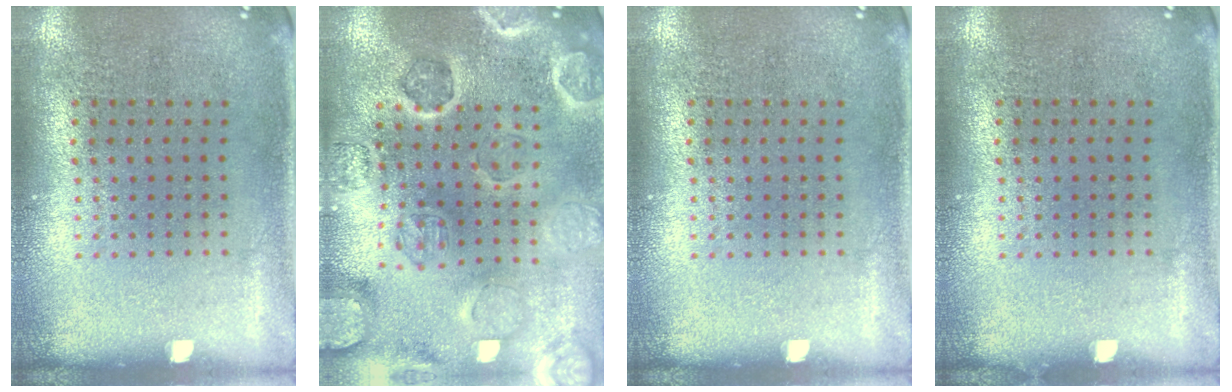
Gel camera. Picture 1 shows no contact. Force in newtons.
{"total": 2.7, "press": 2.7, "slide": 0.2}
{"total": 0.0}
{"total": 0.0}